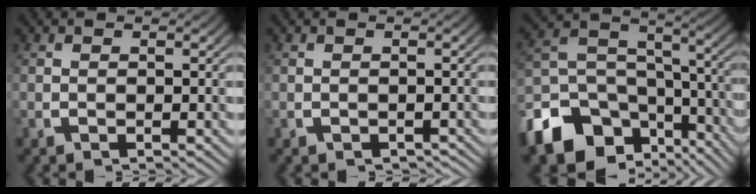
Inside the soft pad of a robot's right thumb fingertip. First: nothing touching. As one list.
[{"total": 1.5, "force": [-1.4, 0.4, 0.3], "torque": [-0.003, 0.000, -0.016]}, {"total": 13.4, "force": [-7.5, 8.6, 6.9], "torque": [-0.120, -0.044, -0.115]}]